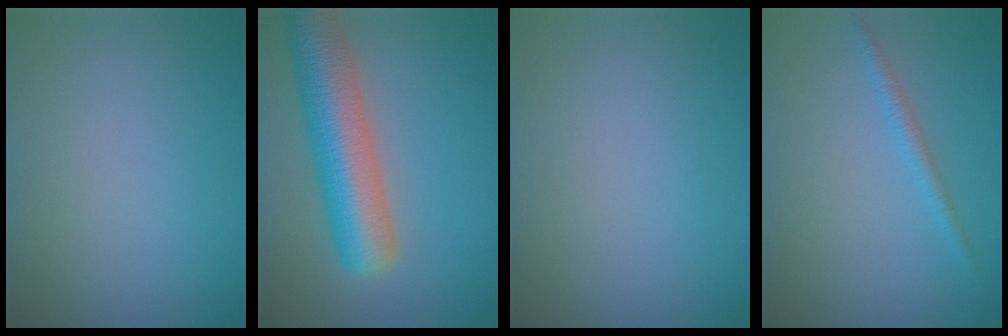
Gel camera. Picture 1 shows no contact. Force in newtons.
{"total": 7.9, "press": 7.9, "slide": 0.4}
{"total": 0.0}
{"total": 1.3, "press": 1.3, "slide": 0.1}